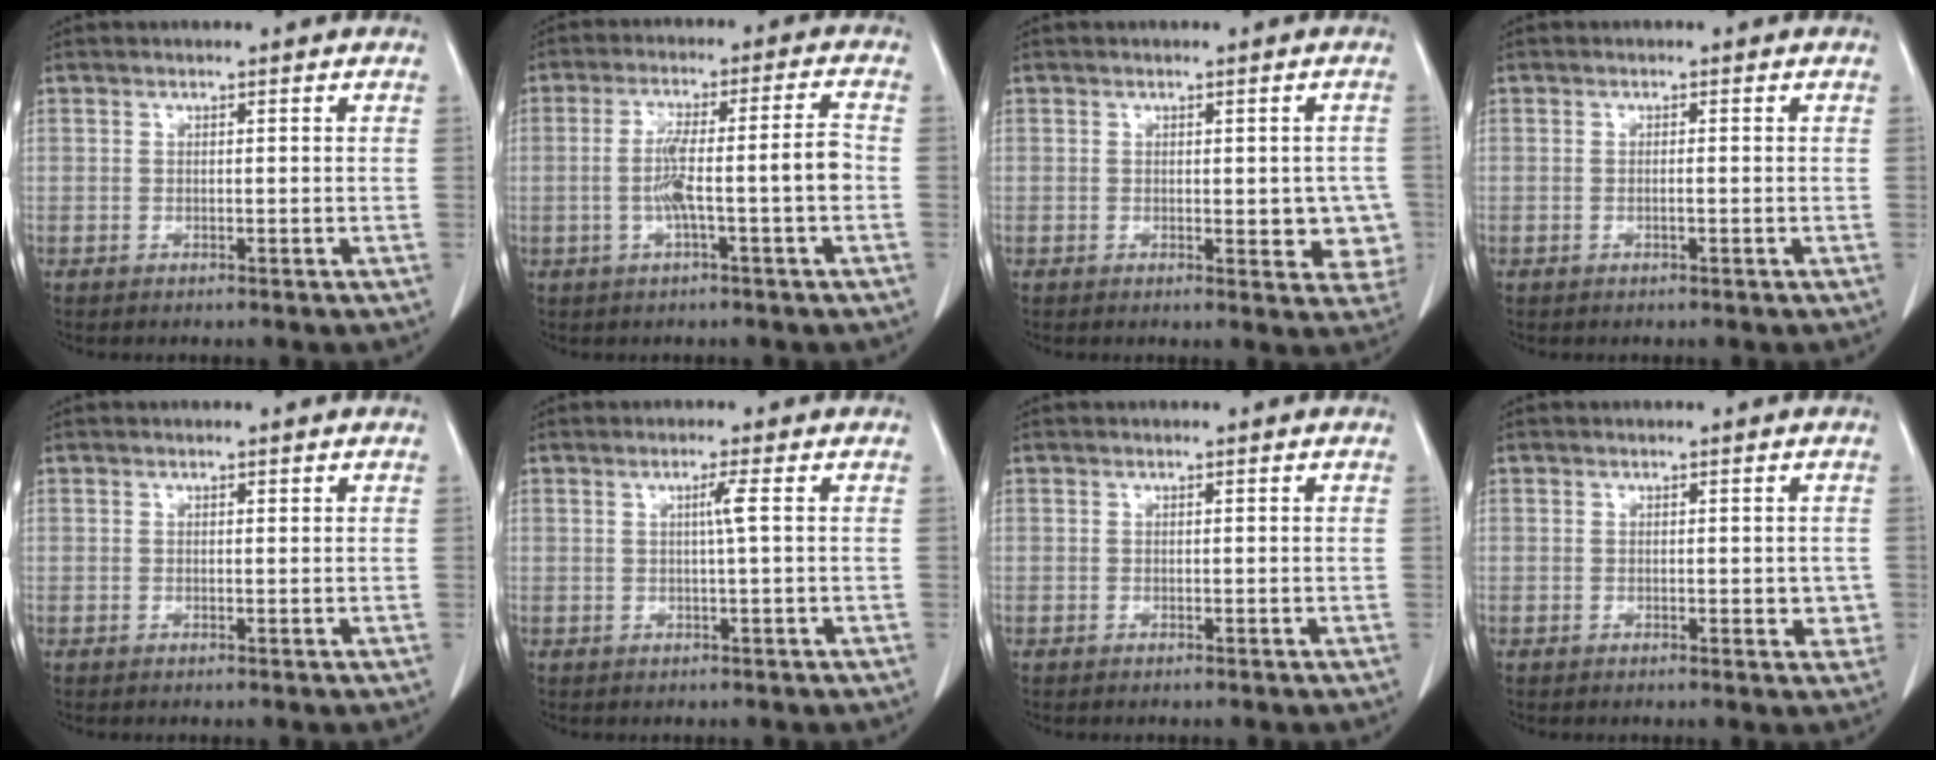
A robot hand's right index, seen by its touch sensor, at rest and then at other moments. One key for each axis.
{"total": 8.3, "fx": -1.8, "fy": -0.1, "fz": 8.1, "tx": -0.147, "ty": 0.021, "tz": -0.027}
{"total": 6.0, "fx": -0.7, "fy": 2.5, "fz": 5.3, "tx": -0.040, "ty": -0.001, "tz": -0.006}
{"total": 0.8, "fx": -0.2, "fy": 0.0, "fz": 0.7, "tx": -0.015, "ty": 0.000, "tz": -0.003}
{"total": 0.0}
{"total": 2.0, "fx": 0.4, "fy": -0.6, "fz": 1.9, "tx": -0.033, "ty": -0.001, "tz": 0.007}
{"total": 0.0}
{"total": 2.6, "fx": -0.2, "fy": 1.3, "fz": 2.3, "tx": -0.018, "ty": -0.001, "tz": -0.001}